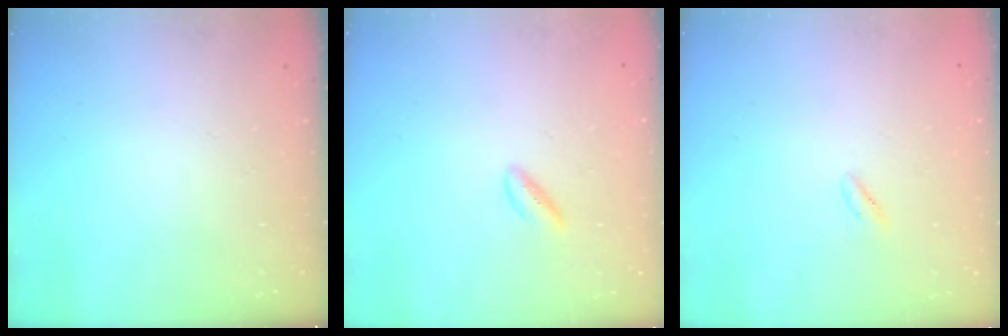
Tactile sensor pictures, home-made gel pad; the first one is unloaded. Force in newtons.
{"total": 4.6, "press": 4.3, "slide": 1.6}
{"total": 0.6, "press": 0.0, "slide": 0.6}